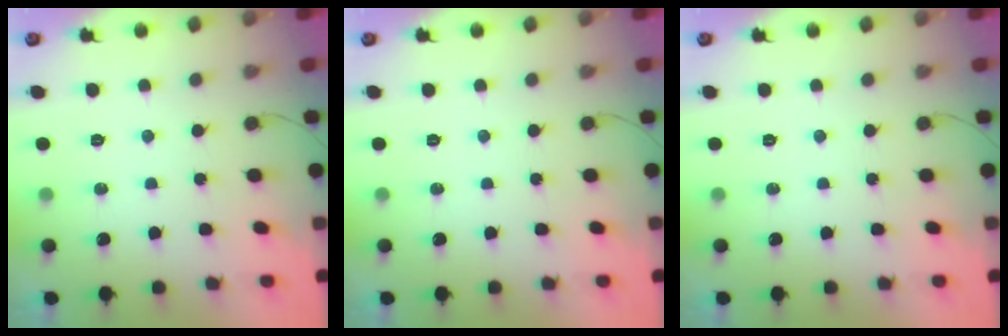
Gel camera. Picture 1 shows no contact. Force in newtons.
{"total": 0.0}
{"total": 0.0}